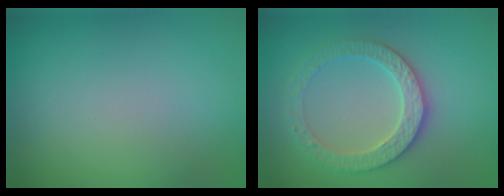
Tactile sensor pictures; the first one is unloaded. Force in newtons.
{"total": 3.6, "press": 3.5, "slide": 0.9}